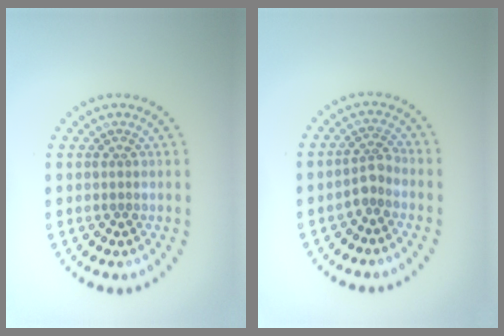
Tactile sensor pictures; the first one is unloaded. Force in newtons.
{"total": 1.8, "press": 1.4, "slide": 1.1}